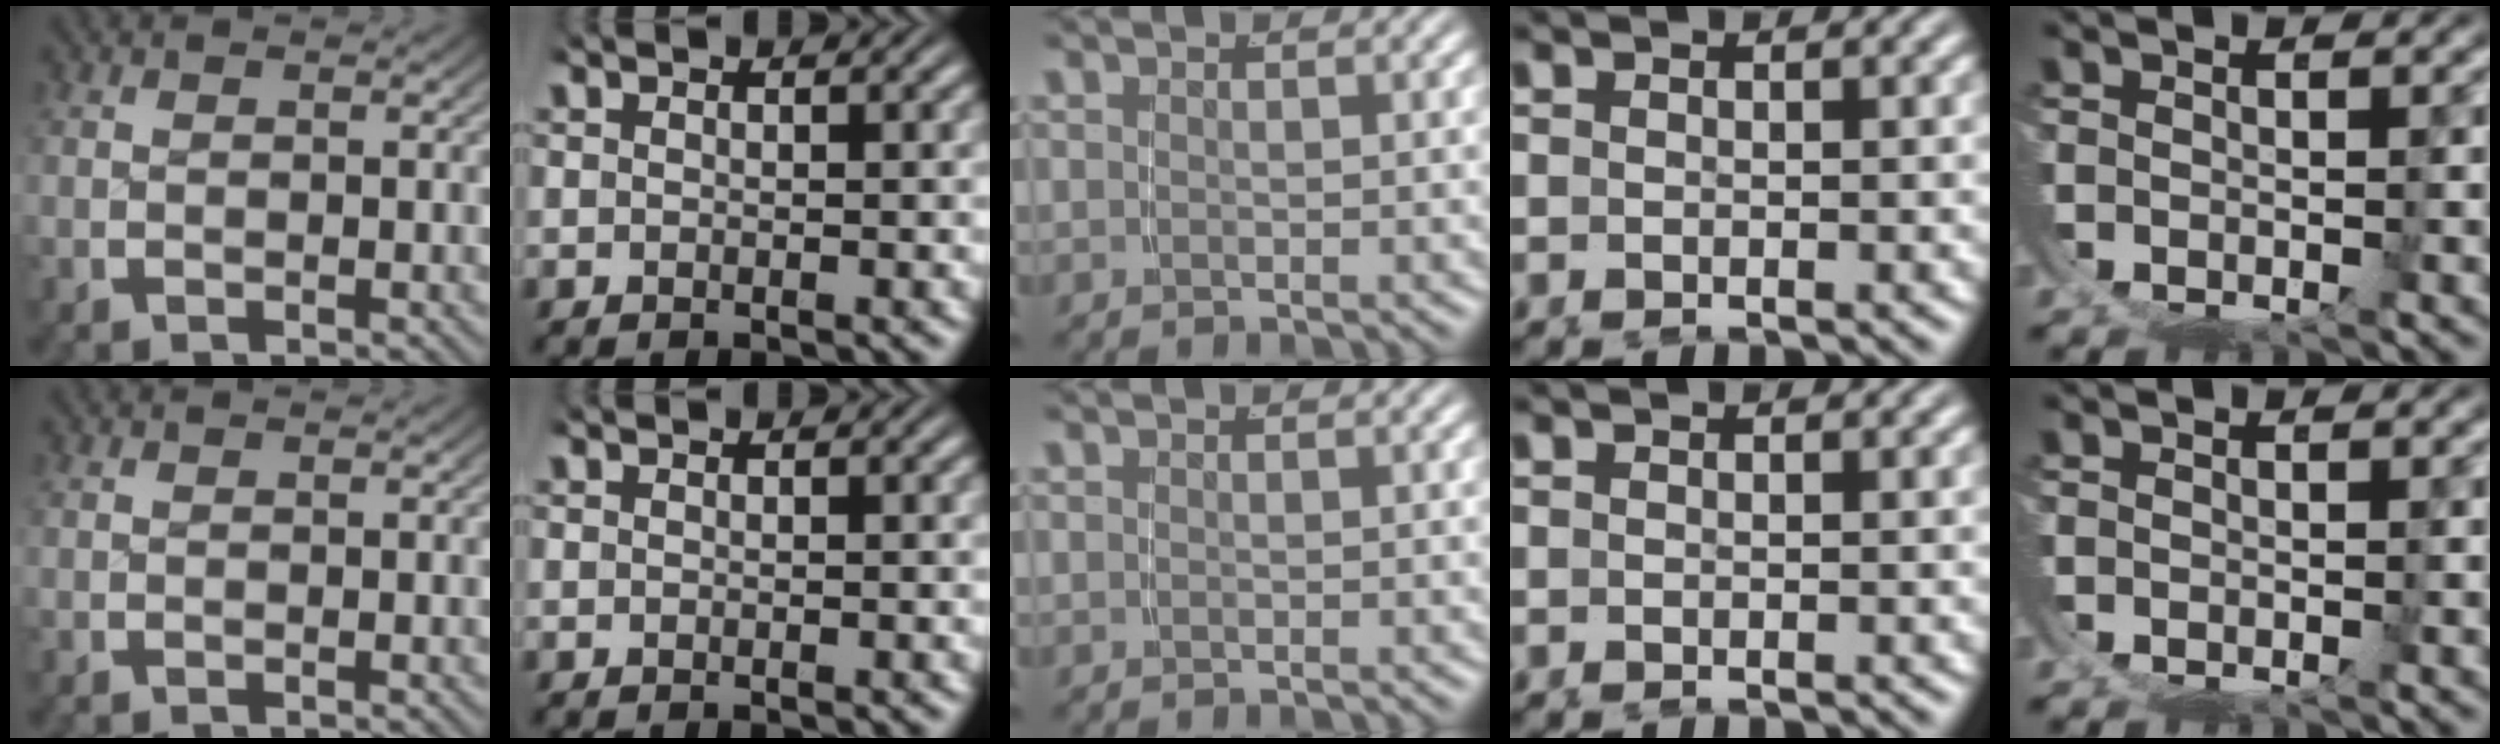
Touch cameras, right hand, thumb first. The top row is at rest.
{}